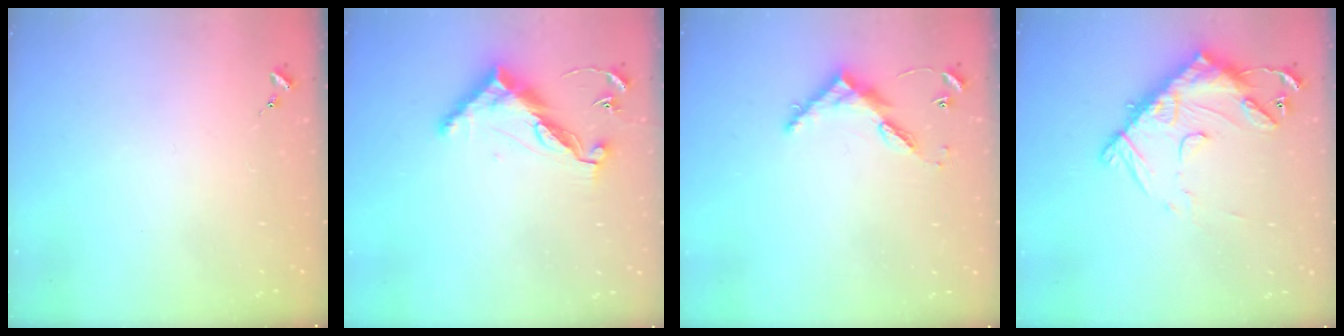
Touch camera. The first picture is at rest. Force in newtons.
{"total": 12.1, "press": 12.0, "slide": 0.4}
{"total": 6.8, "press": 6.8, "slide": 0.5}
{"total": 15.5, "press": 15.4, "slide": 1.5}